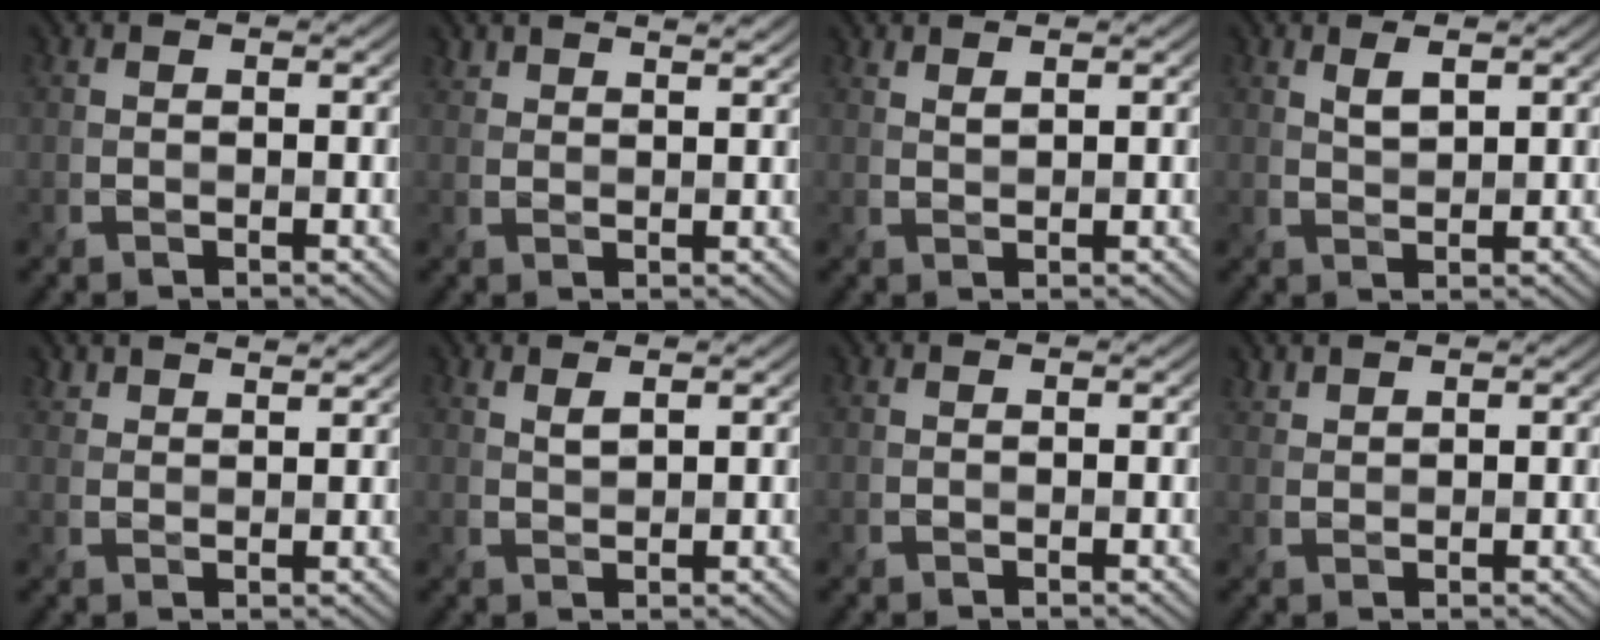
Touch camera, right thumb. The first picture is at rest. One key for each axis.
{"total": 2.9, "fx": 2.7, "fy": 0.4, "fz": 0.9, "tx": -0.017, "ty": -0.002, "tz": 0.046}
{"total": 1.3, "fx": 1.2, "fy": 0.1, "fz": 0.6, "tx": -0.016, "ty": -0.002, "tz": 0.028}
{"total": 1.9, "fx": 1.2, "fy": 0.5, "fz": 1.4, "tx": -0.031, "ty": -0.003, "tz": 0.026}
{"total": 3.3, "fx": 3.1, "fy": 0.6, "fz": 1.0, "tx": -0.022, "ty": -0.002, "tz": 0.058}
{"total": 1.5, "fx": 1.2, "fy": 0.2, "fz": 0.9, "tx": -0.020, "ty": -0.003, "tz": 0.029}
{"total": 0.0}
{"total": 1.6, "fx": 1.5, "fy": 0.2, "fz": 0.4, "tx": -0.013, "ty": 0.001, "tz": 0.035}